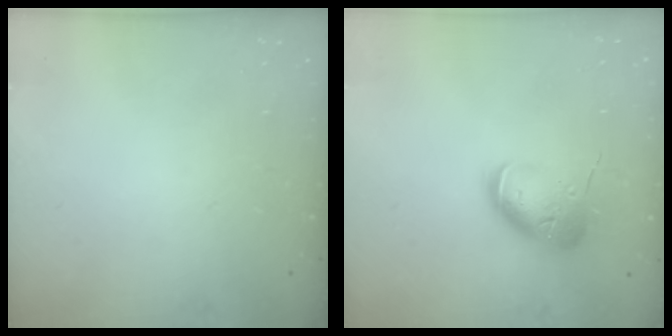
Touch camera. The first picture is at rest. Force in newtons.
{"total": 13.2, "press": 13.1, "slide": 1.8}